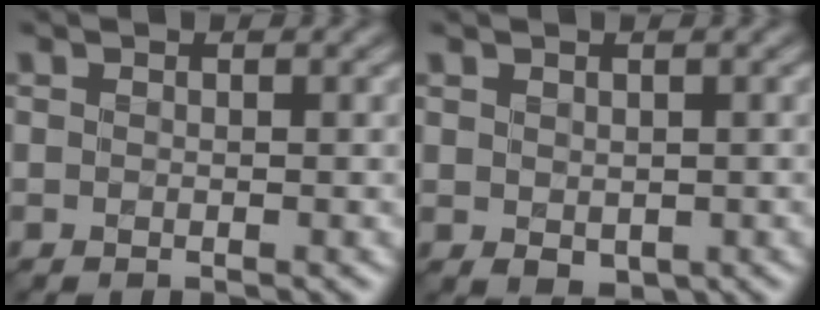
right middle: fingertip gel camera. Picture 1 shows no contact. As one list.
[{"total": 1.2, "force": [0.2, 1.0, 0.7], "torque": [-0.012, -0.004, 0.007]}]